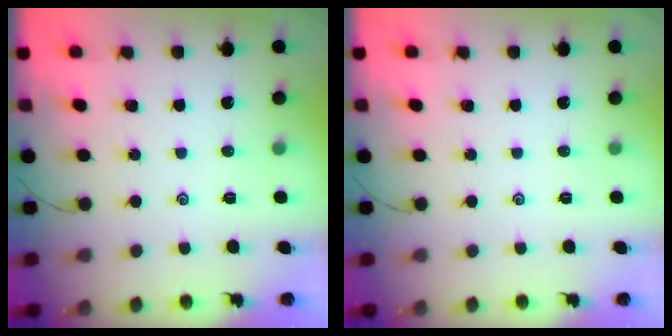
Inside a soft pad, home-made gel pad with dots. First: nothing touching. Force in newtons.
{"total": 0.0}